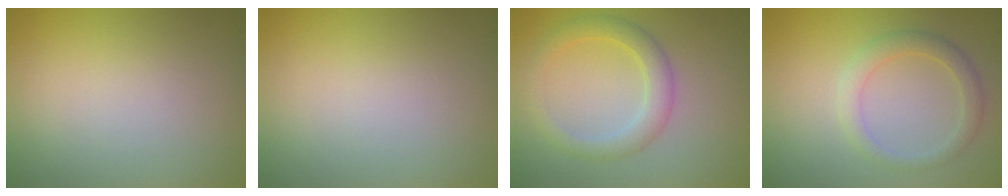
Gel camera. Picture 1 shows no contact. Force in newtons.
{"total": 0.0}
{"total": 3.1, "press": 3.1, "slide": 0.0}
{"total": 2.3, "press": 2.3, "slide": 0.1}